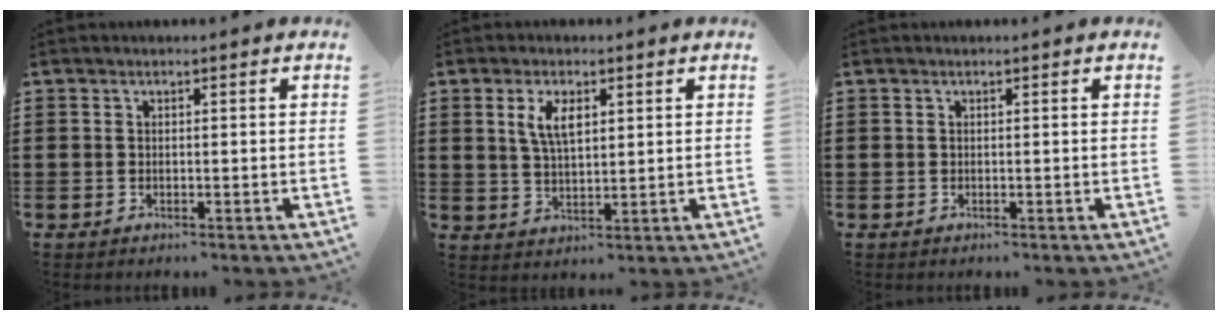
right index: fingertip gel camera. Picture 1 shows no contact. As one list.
[{"total": 4.7, "force": [1.7, 2.0, 3.9], "torque": [-0.084, 0.007, 0.030]}, {"total": 0.0}]